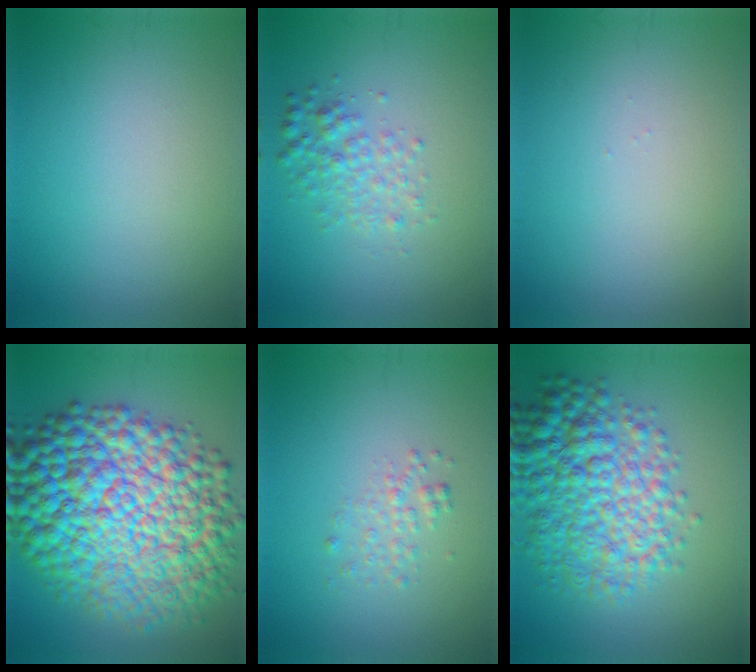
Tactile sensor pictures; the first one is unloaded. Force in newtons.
{"total": 2.5, "press": 2.5, "slide": 0.0}
{"total": 0.0}
{"total": 17.2, "press": 17.2, "slide": 0.0}
{"total": 1.4, "press": 1.4, "slide": 0.1}
{"total": 8.1, "press": 8.1, "slide": 0.1}